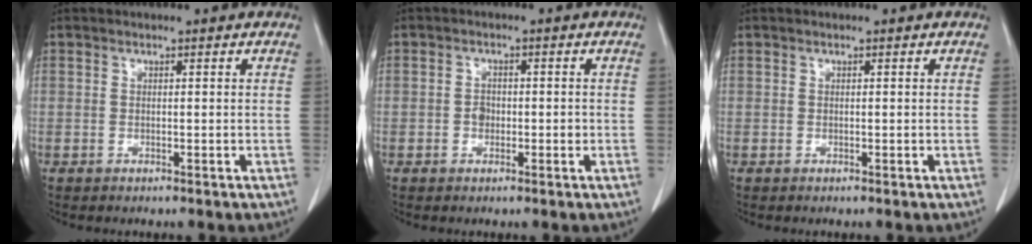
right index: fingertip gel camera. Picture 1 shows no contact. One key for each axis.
{"total": 1.9, "fx": -0.4, "fy": 1.4, "fz": 1.2, "tx": -0.017, "ty": 0.006, "tz": -0.006}
{"total": 0.0}